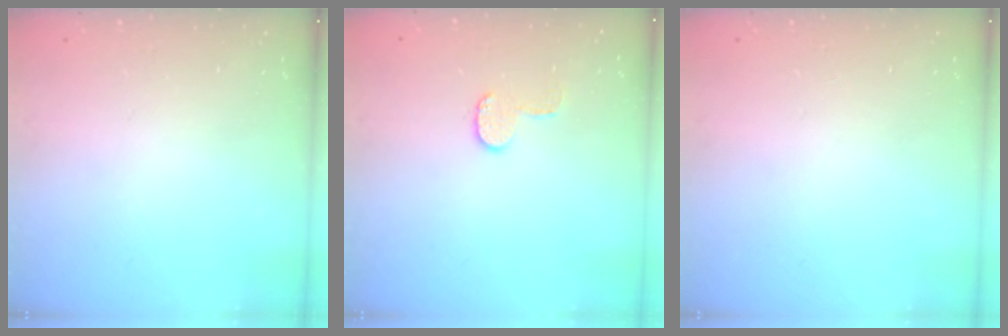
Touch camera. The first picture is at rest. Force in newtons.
{"total": 5.9, "press": 5.9, "slide": 0.4}
{"total": 0.0}